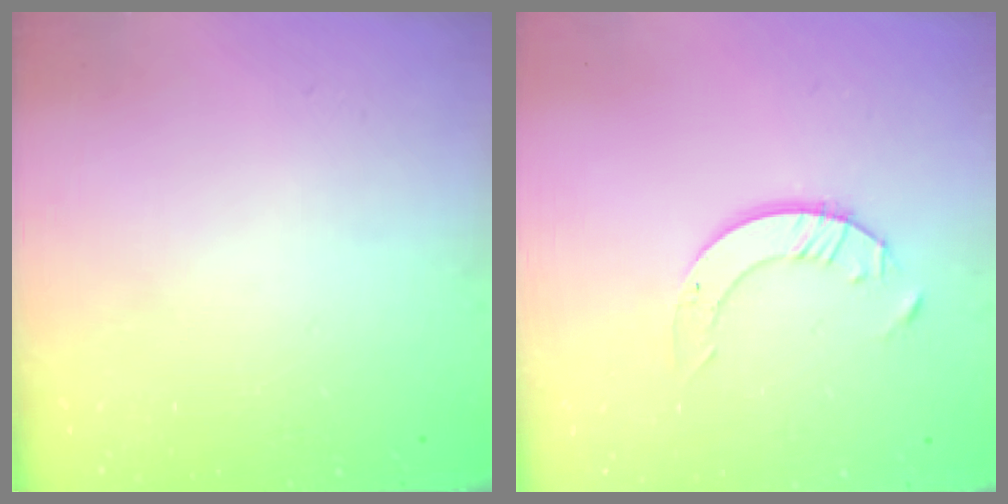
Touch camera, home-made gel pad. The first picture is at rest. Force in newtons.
{"total": 3.3, "press": 3.3, "slide": 0.3}